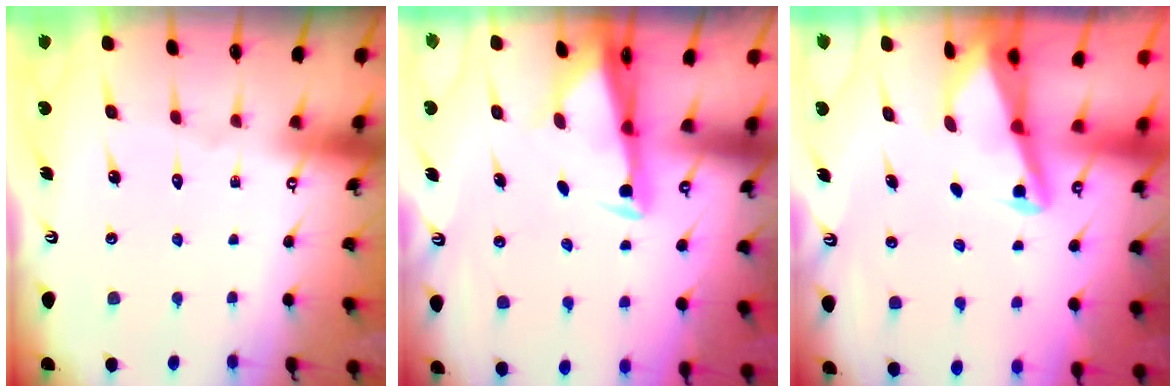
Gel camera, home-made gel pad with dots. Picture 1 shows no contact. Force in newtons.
{"total": 3.0, "press": 2.9, "slide": 1.0}
{"total": 3.0, "press": 2.9, "slide": 0.7}